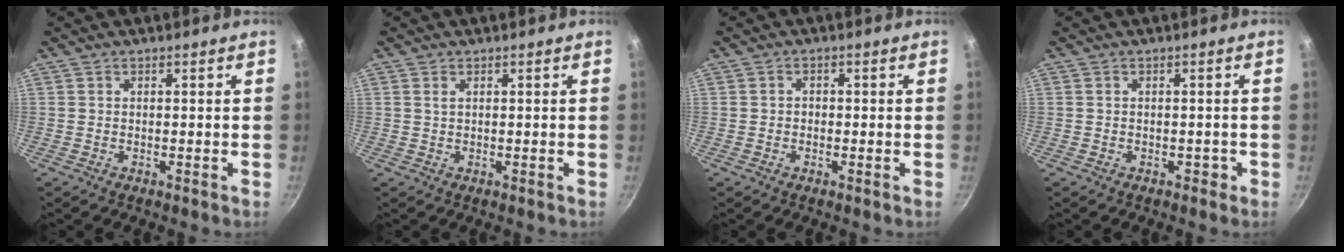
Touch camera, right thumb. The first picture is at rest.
{"total": 0.9, "force": [0.4, 0.4, 0.7], "torque": [-0.013, 0.002, 0.007]}
{"total": 1.2, "force": [-0.3, 1.1, 0.5], "torque": [-0.008, 0.004, -0.005]}
{"total": 1.1, "force": [-0.5, 0.9, 0.4], "torque": [0.006, 0.009, -0.002]}